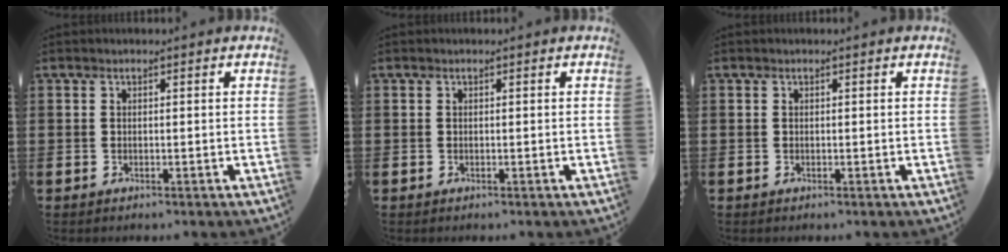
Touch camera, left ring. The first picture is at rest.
{"total": 0.0}
{"total": 0.0}